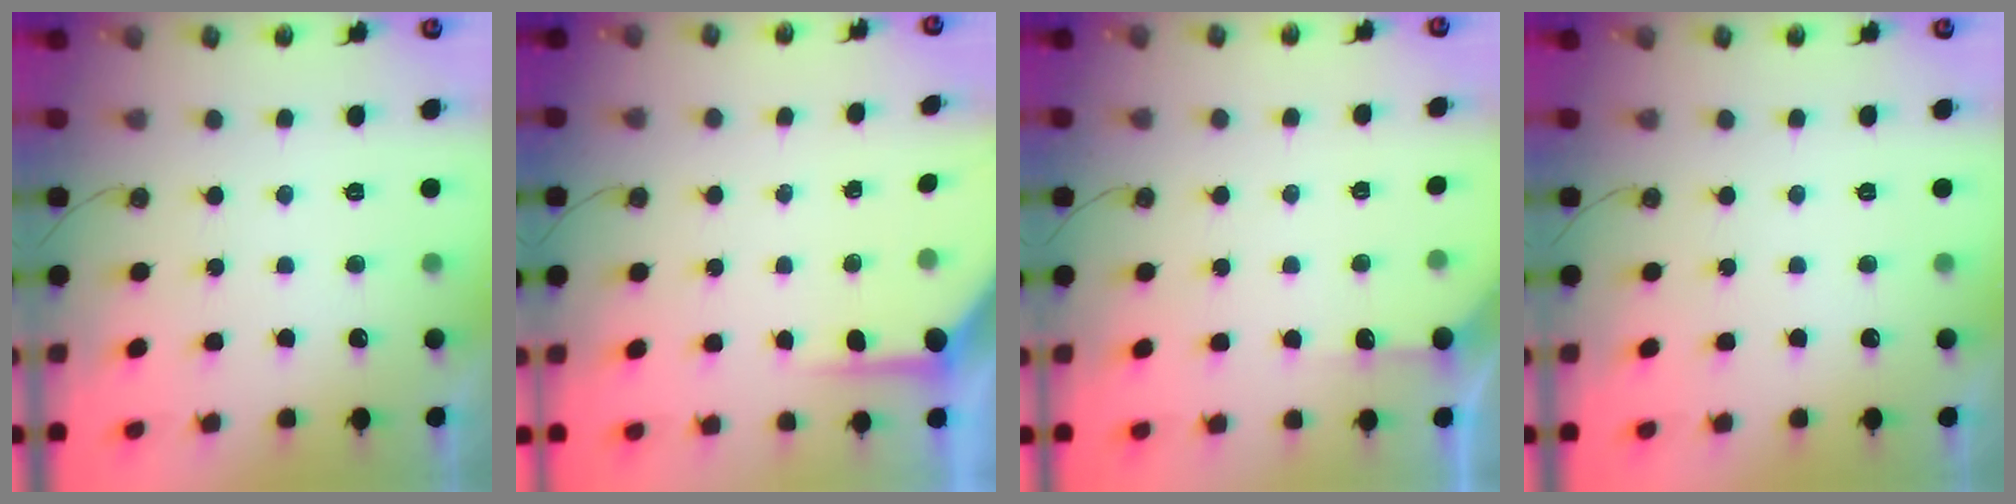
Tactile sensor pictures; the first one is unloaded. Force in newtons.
{"total": 5.9, "press": 5.9, "slide": 0.2}
{"total": 3.9, "press": 3.9, "slide": 0.4}
{"total": 0.0}